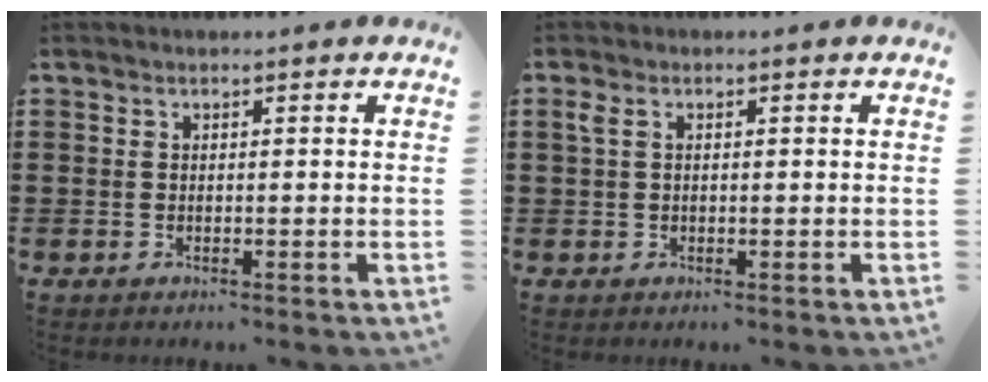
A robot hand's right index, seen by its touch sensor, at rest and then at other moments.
{"total": 1.7, "force": [0.3, 0.9, 1.4], "torque": [-0.038, 0.005, 0.002]}